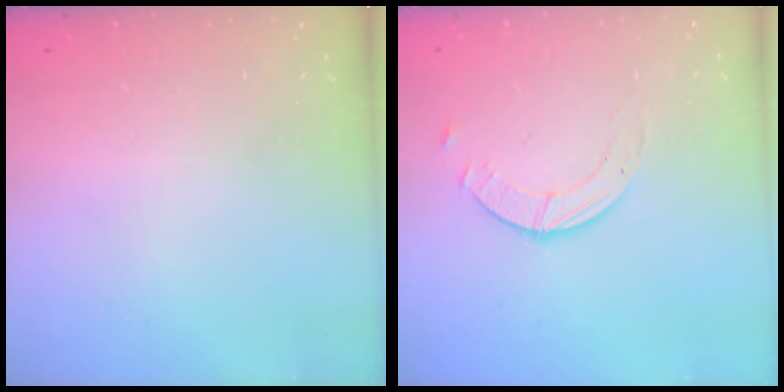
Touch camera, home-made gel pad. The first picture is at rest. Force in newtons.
{"total": 1.8, "press": 1.8, "slide": 0.2}